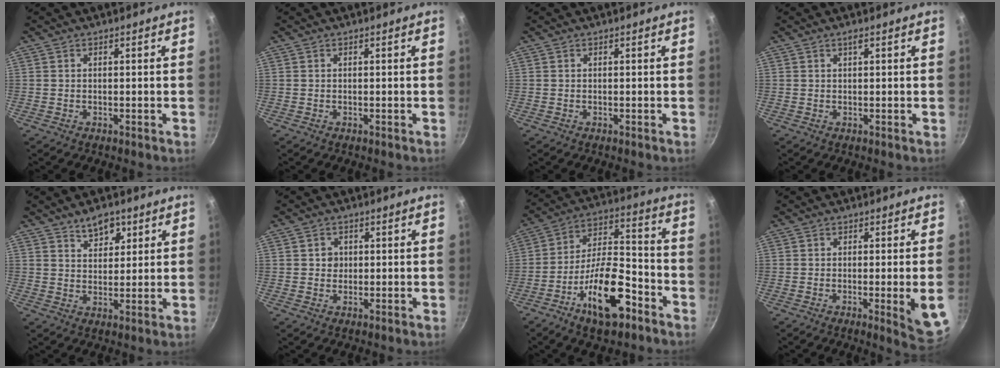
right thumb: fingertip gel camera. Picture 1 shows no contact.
{"total": 0.0}
{"total": 0.0}
{"total": 1.0, "force": [0.5, 0.1, 0.9], "torque": [-0.014, -0.003, 0.008]}
{"total": 5.8, "force": [3.6, 3.3, 3.0], "torque": [-0.024, -0.020, 0.056]}
{"total": 2.4, "force": [0.4, 2.2, 0.8], "torque": [-0.001, 0.002, 0.004]}
{"total": 16.9, "force": [-8.6, 7.0, 12.7], "torque": [-0.201, 0.060, -0.149]}
{"total": 7.9, "force": [-1.5, 1.0, 7.7], "torque": [-0.089, -0.003, -0.015]}